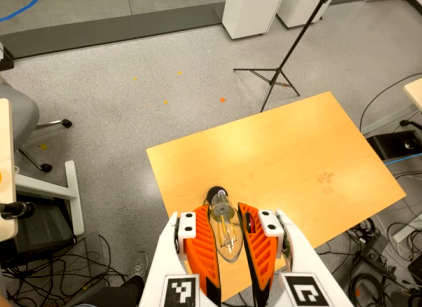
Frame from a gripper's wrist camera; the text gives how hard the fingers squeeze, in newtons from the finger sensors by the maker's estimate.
{"total": 23.7, "left": 25.7, "right": 21.6}